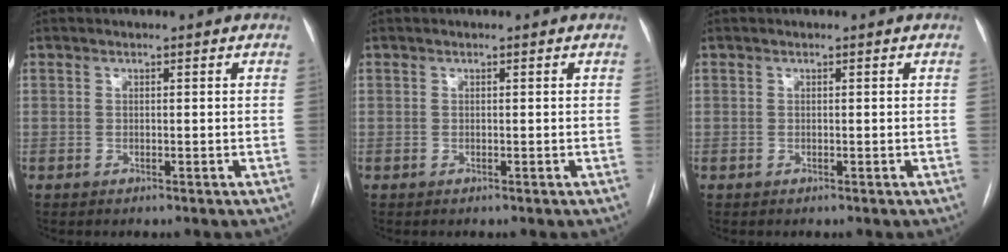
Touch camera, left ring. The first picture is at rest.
{"total": 0.0}
{"total": 0.0}